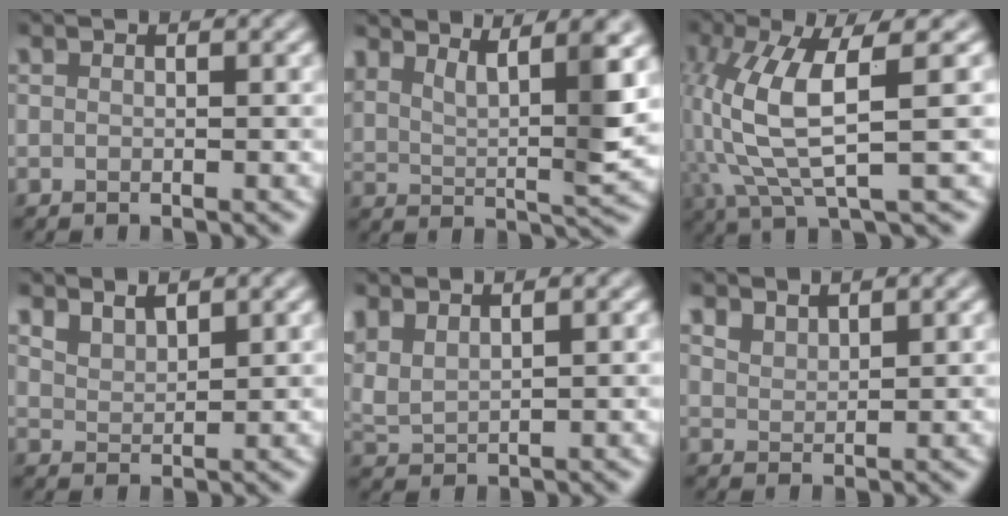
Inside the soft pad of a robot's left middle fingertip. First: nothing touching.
{"total": 6.9, "force": [4.3, 1.7, 5.1], "torque": [-0.083, 0.002, 0.083]}
{"total": 7.5, "force": [0.5, 1.7, 7.3], "torque": [-0.154, 0.000, 0.013]}
{"total": 2.9, "force": [2.4, 1.0, 1.2], "torque": [-0.018, -0.001, 0.039]}
{"total": 3.8, "force": [2.8, 1.4, 2.2], "torque": [-0.058, 0.011, 0.059]}
{"total": 2.4, "force": [2.2, 0.5, 0.6], "torque": [-0.010, -0.001, 0.044]}